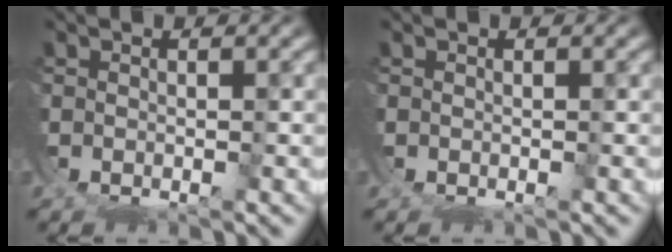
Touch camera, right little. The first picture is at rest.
{"total": 0.0}